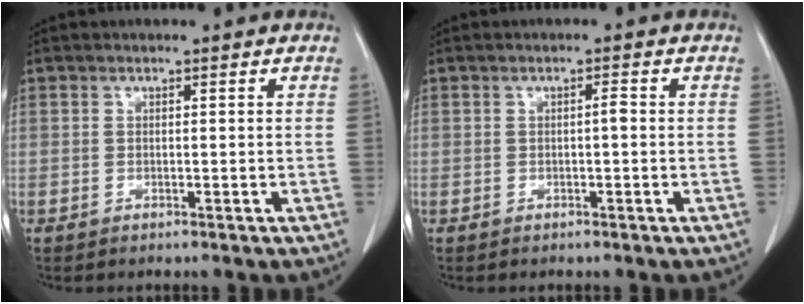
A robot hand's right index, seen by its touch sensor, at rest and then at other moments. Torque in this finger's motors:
{"motor_torque": [0.07, 0.03, 0.05, 0.03]}